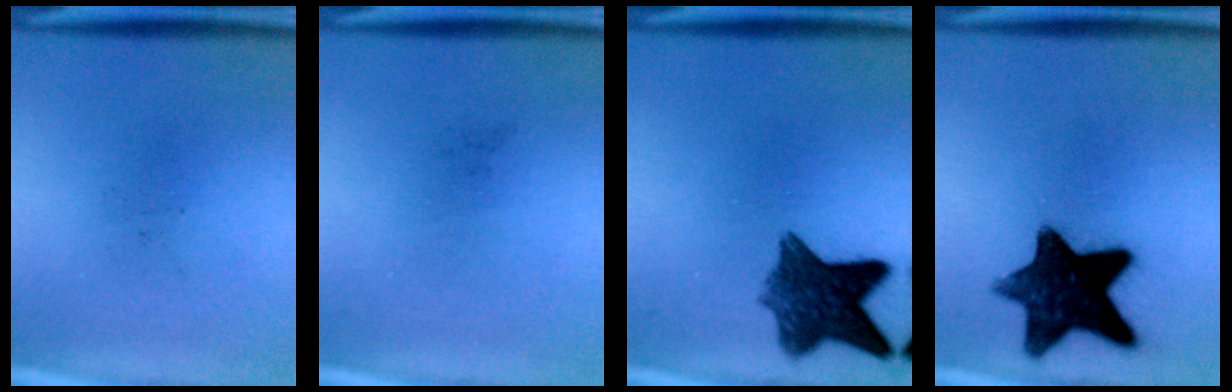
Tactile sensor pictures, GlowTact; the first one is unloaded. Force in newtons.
{"total": 0.0}
{"total": 8.8}
{"total": 14.1}